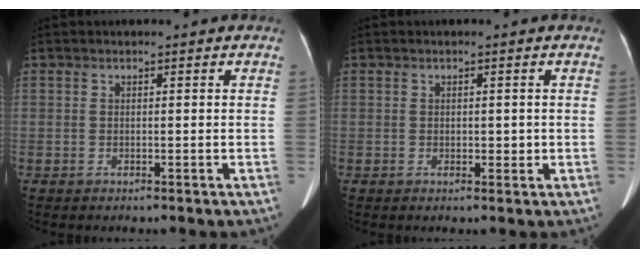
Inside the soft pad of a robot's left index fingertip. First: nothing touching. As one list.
[{"total": 1.2, "force": [-0.5, 0.7, 0.7], "torque": [-0.006, -0.018, -0.010]}]